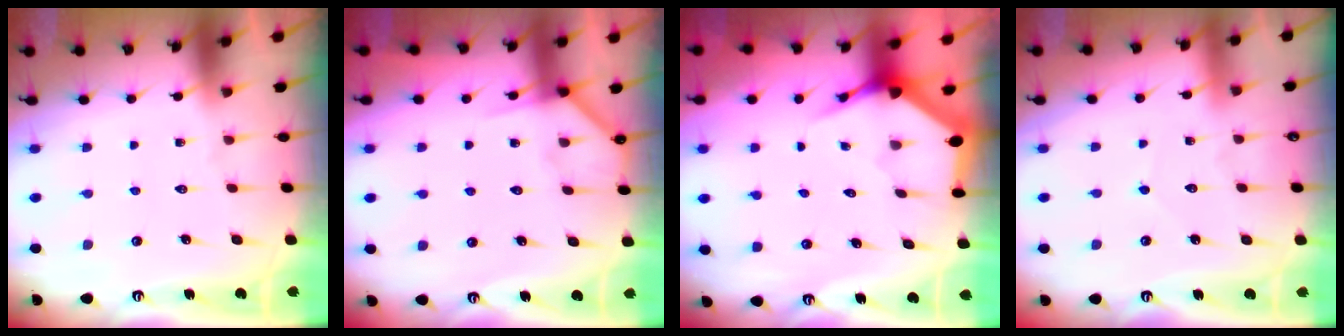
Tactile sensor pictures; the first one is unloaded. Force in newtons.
{"total": 5.5, "press": 5.5, "slide": 0.5}
{"total": 3.8, "press": 3.8, "slide": 0.5}
{"total": 2.6, "press": 2.6, "slide": 0.3}